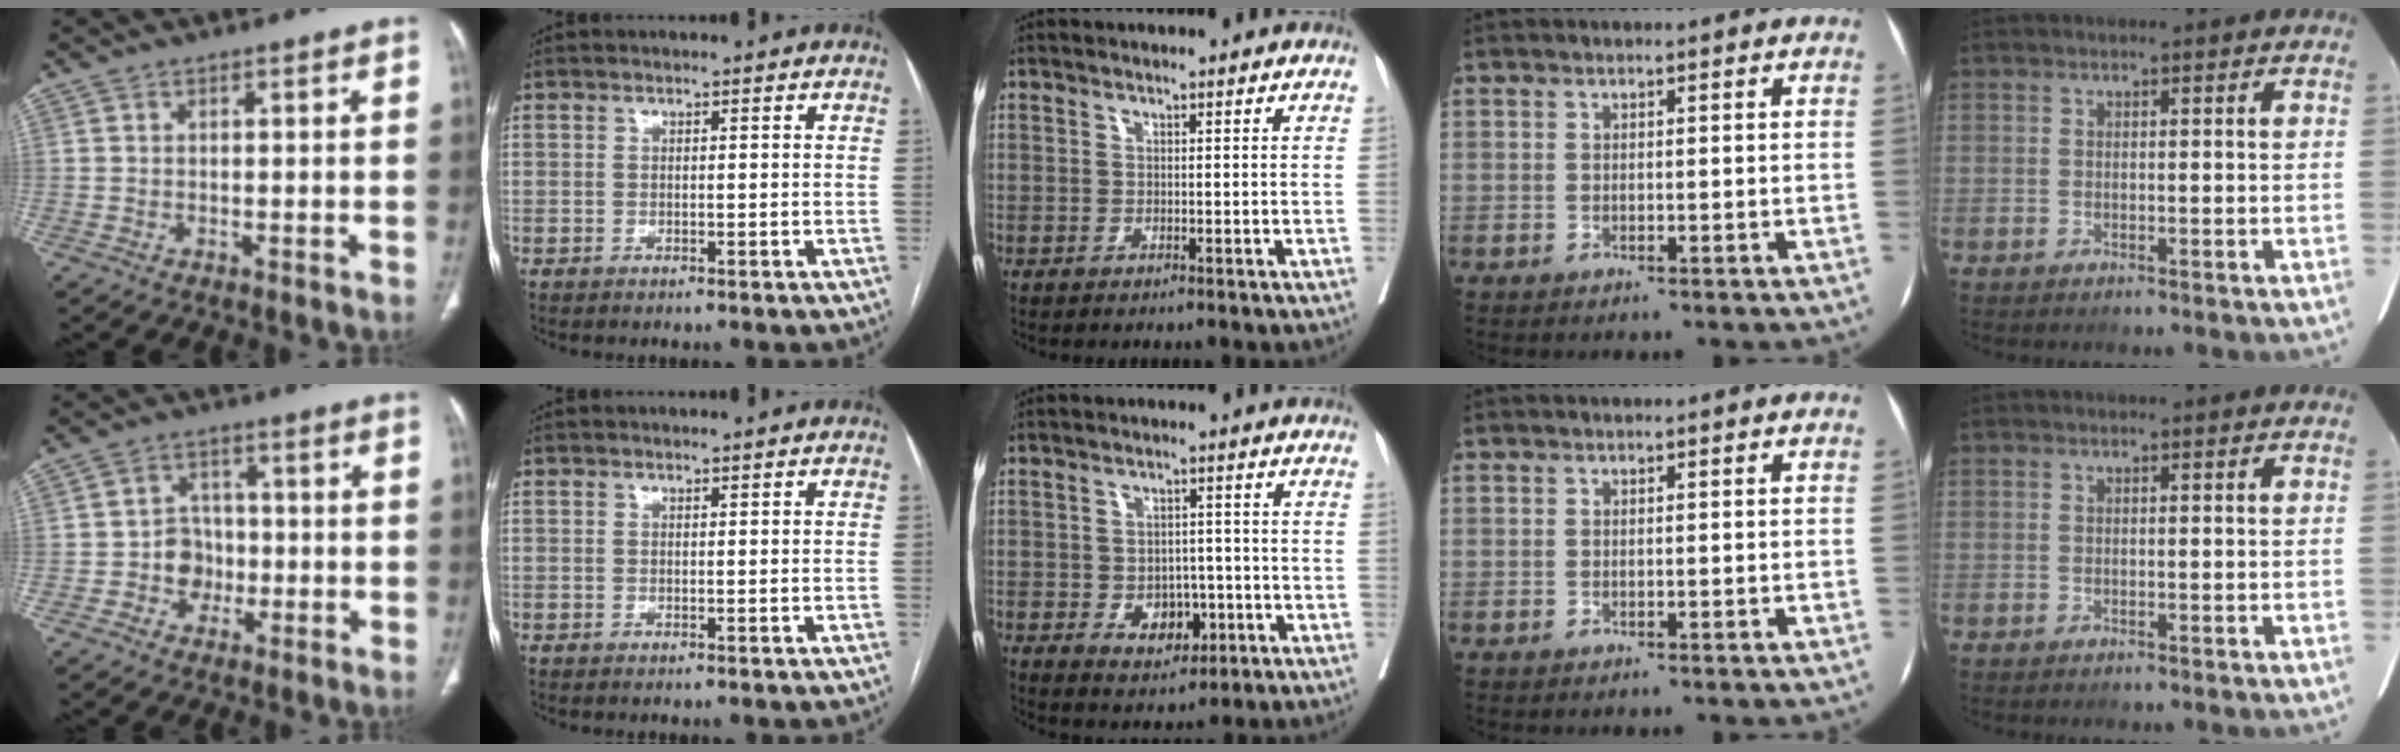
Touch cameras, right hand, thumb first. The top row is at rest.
{"thumb": {"total": 6.1, "force": [-1.5, 5.5, 2.2], "torque": [0.000, 0.019, -0.029]}, "middle": {"total": 5.7, "force": [-1.6, 3.9, 3.8], "torque": [-0.044, 0.003, -0.015]}}